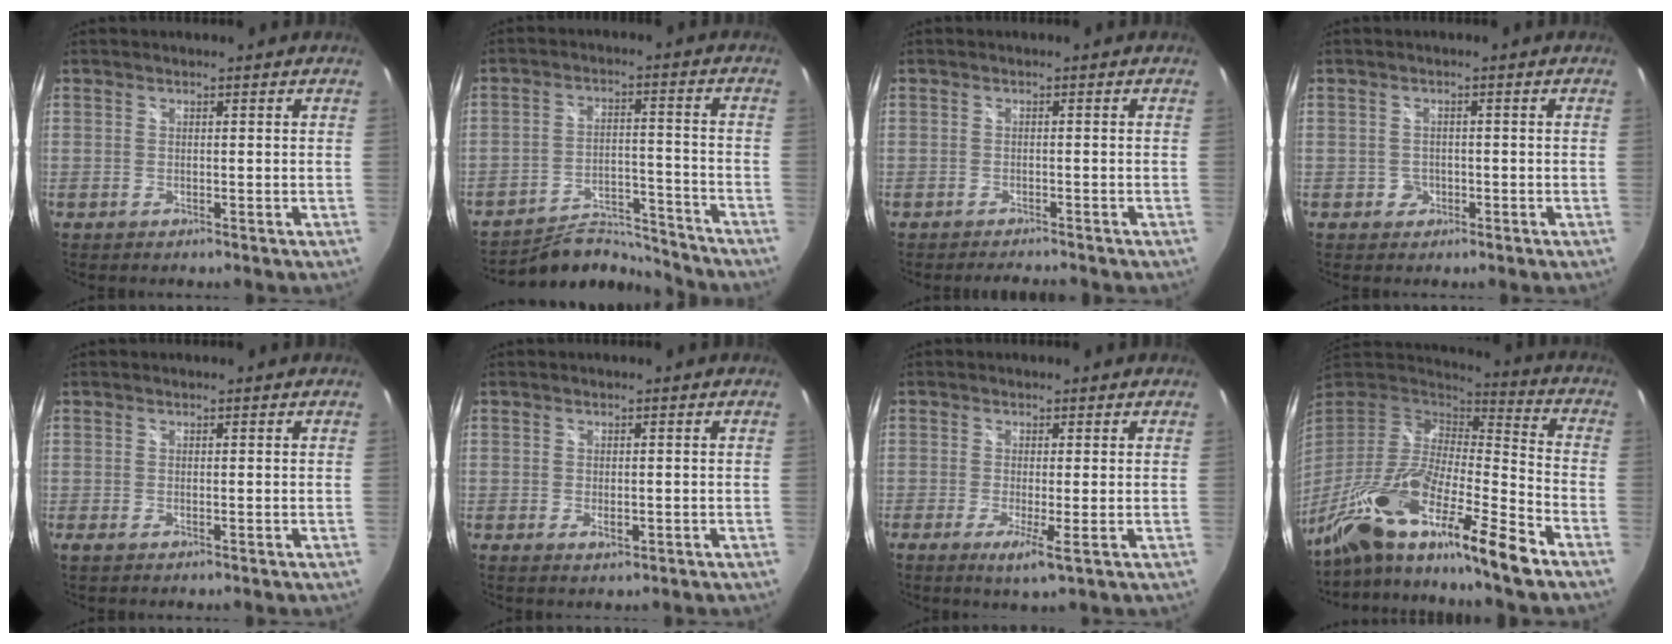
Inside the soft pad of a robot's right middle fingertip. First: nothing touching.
{"total": 10.4, "force": [-10.4, 1.0, 0.5], "torque": [-0.020, 0.018, -0.164]}
{"total": 3.3, "force": [-3.1, 0.3, 1.0], "torque": [-0.023, -0.004, -0.046]}
{"total": 2.1, "force": [-0.8, 2.0, 0.2], "torque": [-0.004, 0.001, -0.011]}
{"total": 0.8, "force": [-0.3, 0.0, 0.7], "torque": [-0.014, 0.001, -0.006]}
{"total": 1.9, "force": [-0.7, 1.0, 1.5], "torque": [-0.024, -0.002, -0.008]}
{"total": 3.7, "force": [-1.2, -0.2, 3.5], "torque": [-0.074, -0.012, -0.023]}
{"total": 24.5, "force": [-16.6, 3.8, 17.7], "torque": [-0.311, -0.050, -0.300]}